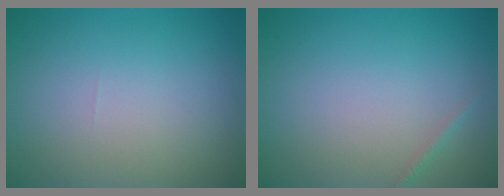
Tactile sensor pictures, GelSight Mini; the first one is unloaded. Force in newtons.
{"total": 0.6, "press": 0.6, "slide": 0.0}